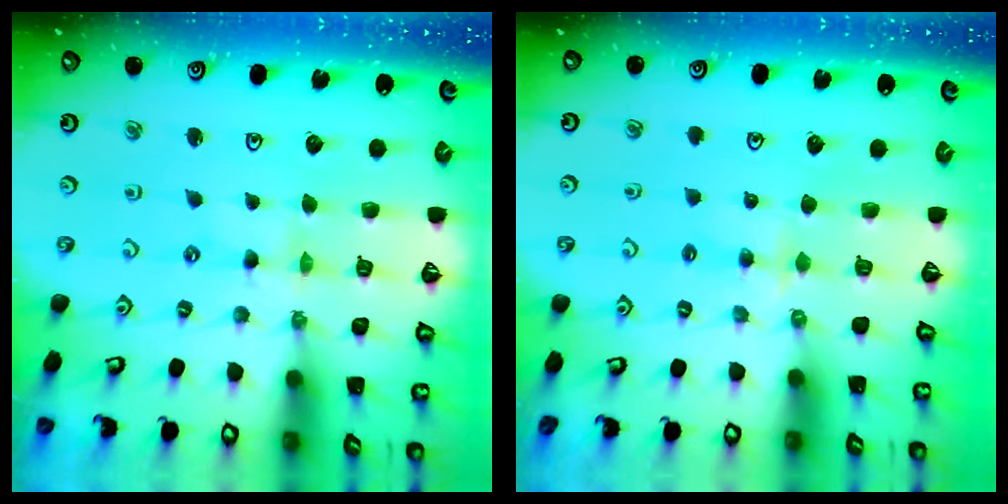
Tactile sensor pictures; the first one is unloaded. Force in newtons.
{"total": 2.6, "press": 2.5, "slide": 0.4}